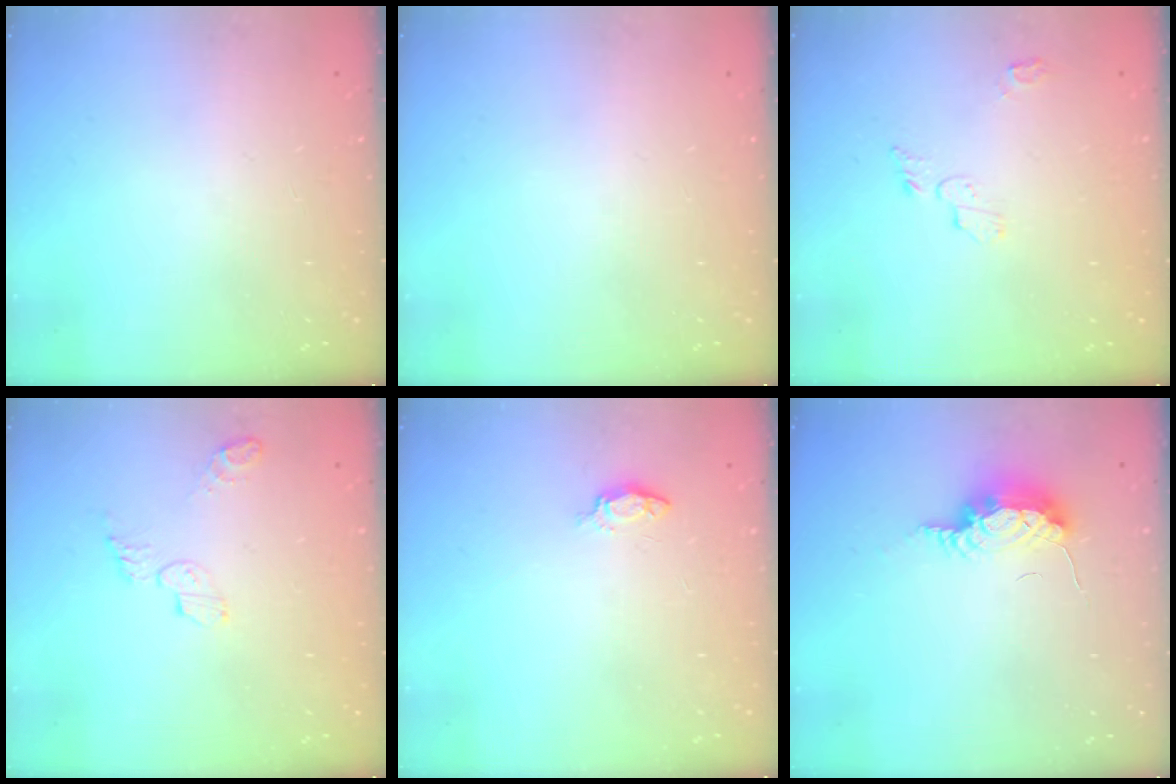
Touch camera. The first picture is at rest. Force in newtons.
{"total": 0.0}
{"total": 5.1, "press": 5.0, "slide": 0.5}
{"total": 4.9, "press": 4.9, "slide": 0.1}
{"total": 3.9, "press": 3.9, "slide": 0.5}
{"total": 7.7, "press": 7.4, "slide": 1.8}